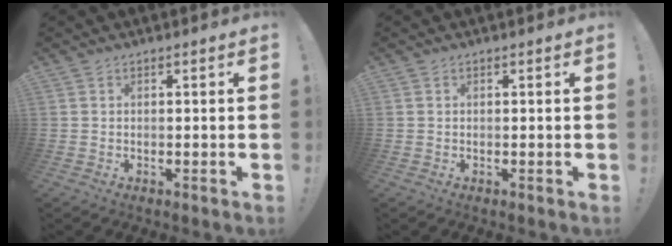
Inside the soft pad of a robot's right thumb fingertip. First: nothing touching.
{"total": 0.0}